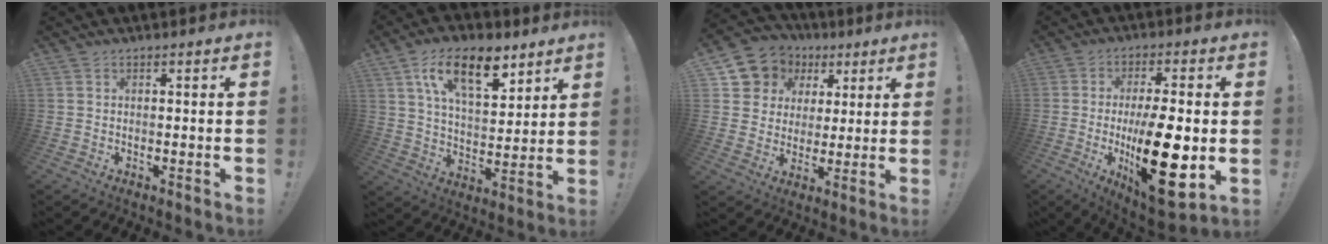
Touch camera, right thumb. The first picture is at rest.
{"total": 16.0, "force": [8.7, 7.2, 11.4], "torque": [-0.193, -0.024, 0.152]}
{"total": 9.8, "force": [3.9, 8.8, 2.0], "torque": [-0.031, -0.028, 0.083]}
{"total": 21.8, "force": [-3.5, 7.7, 20.1], "torque": [-0.338, -0.004, -0.048]}